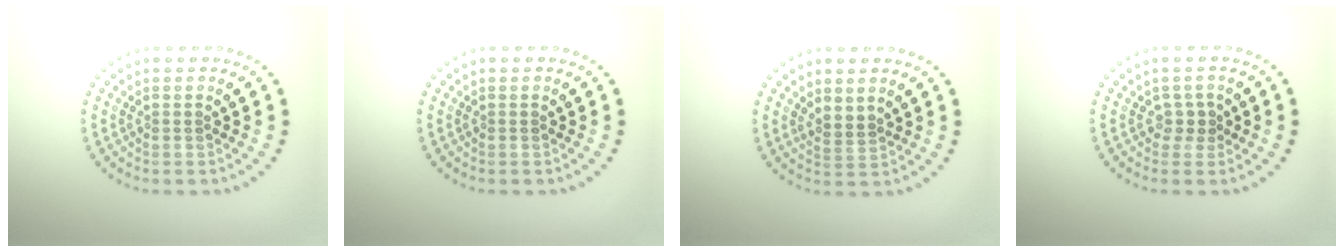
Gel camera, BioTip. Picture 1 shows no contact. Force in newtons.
{"total": 0.0}
{"total": 1.7, "press": 1.3, "slide": 1.1}
{"total": 1.3, "press": 0.9, "slide": 0.9}